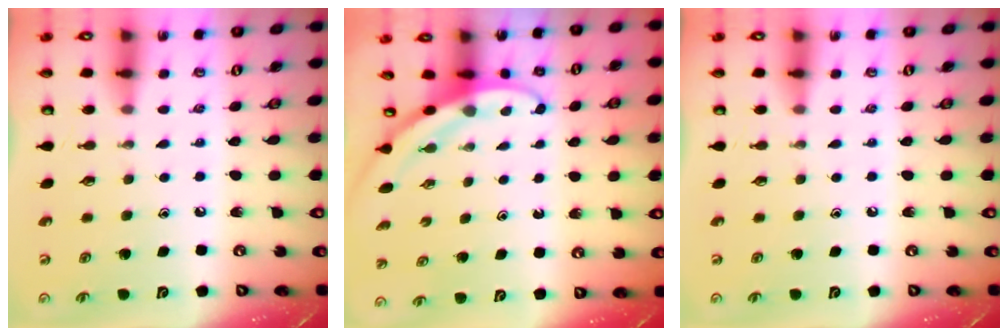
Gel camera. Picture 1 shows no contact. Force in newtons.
{"total": 2.9, "press": 2.9, "slide": 0.1}
{"total": 0.0}